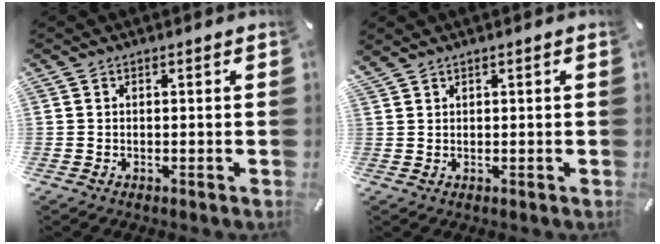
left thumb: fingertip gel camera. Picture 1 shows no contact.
{"total": 0.8, "force": [0.8, 0.1, 0.3], "torque": [-0.006, -0.002, 0.014]}